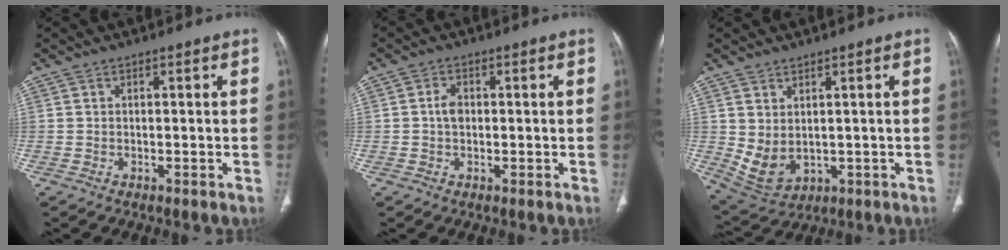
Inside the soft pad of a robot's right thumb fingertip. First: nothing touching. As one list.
[{"total": 2.5, "force": [0.0, 1.8, 1.7], "torque": [-0.029, 0.006, -0.003]}, {"total": 7.0, "force": [0.7, 4.6, 5.1], "torque": [-0.091, -0.010, 0.041]}]